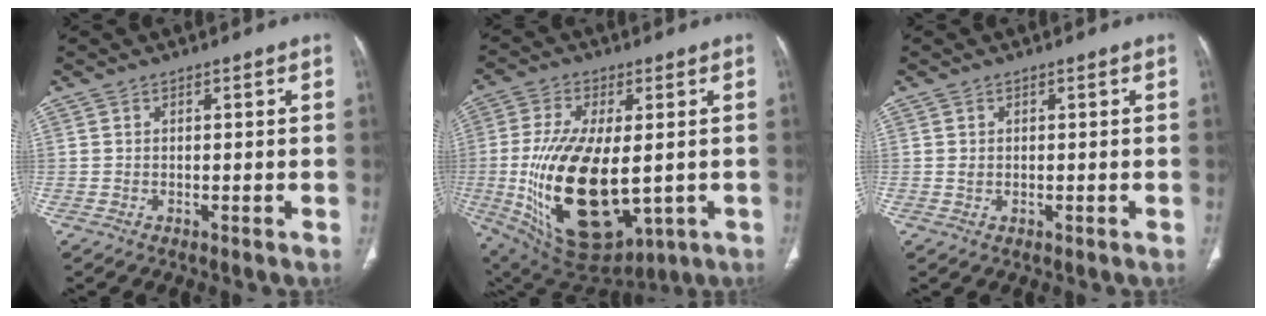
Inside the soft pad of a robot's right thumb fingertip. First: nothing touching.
{"total": 23.5, "force": [-2.5, 11.8, 20.1], "torque": [-0.388, -0.026, -0.010]}
{"total": 0.8, "force": [0.1, 0.7, 0.5], "torque": [-0.010, -0.001, 0.004]}